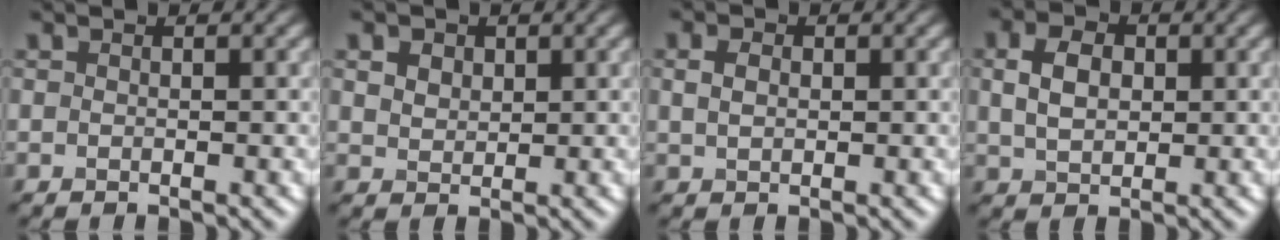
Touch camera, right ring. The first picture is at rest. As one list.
[{"total": 3.4, "force": [1.9, 2.3, 1.7], "torque": [-0.045, 0.013, 0.029]}, {"total": 1.7, "force": [0.4, 1.2, 1.1], "torque": [-0.023, 0.002, 0.007]}, {"total": 3.8, "force": [0.8, 2.7, 2.6], "torque": [-0.056, 0.005, 0.013]}]